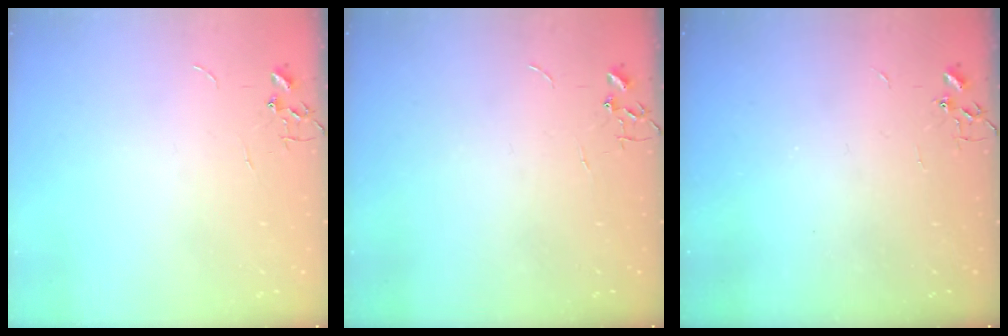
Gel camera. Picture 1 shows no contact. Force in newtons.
{"total": 0.0}
{"total": 2.1, "press": 2.1, "slide": 0.4}